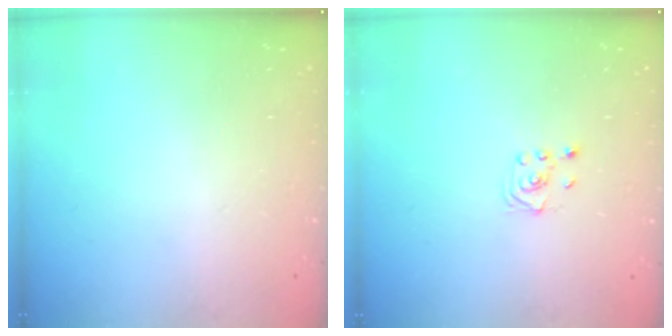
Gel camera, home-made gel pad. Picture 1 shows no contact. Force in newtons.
{"total": 1.9, "press": 1.8, "slide": 0.6}